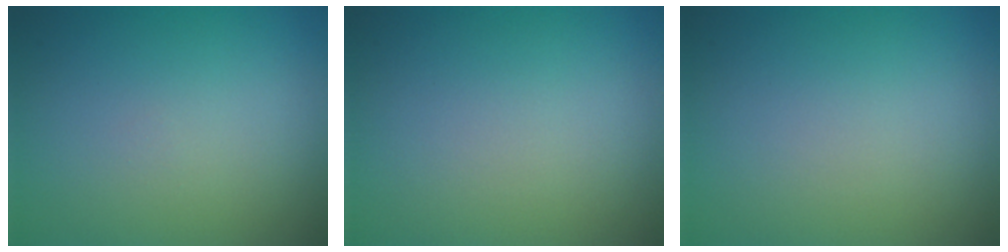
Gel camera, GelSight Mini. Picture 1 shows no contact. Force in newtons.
{"total": 0.0}
{"total": 0.0}